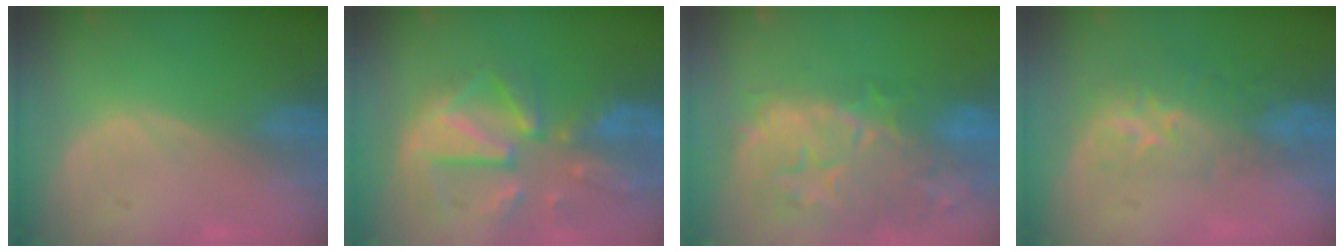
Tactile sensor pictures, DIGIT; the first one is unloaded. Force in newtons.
{"total": 12.1, "press": 10.5, "slide": 6.0}
{"total": 14.3, "press": 11.9, "slide": 8.0}
{"total": 8.7, "press": 7.1, "slide": 5.0}